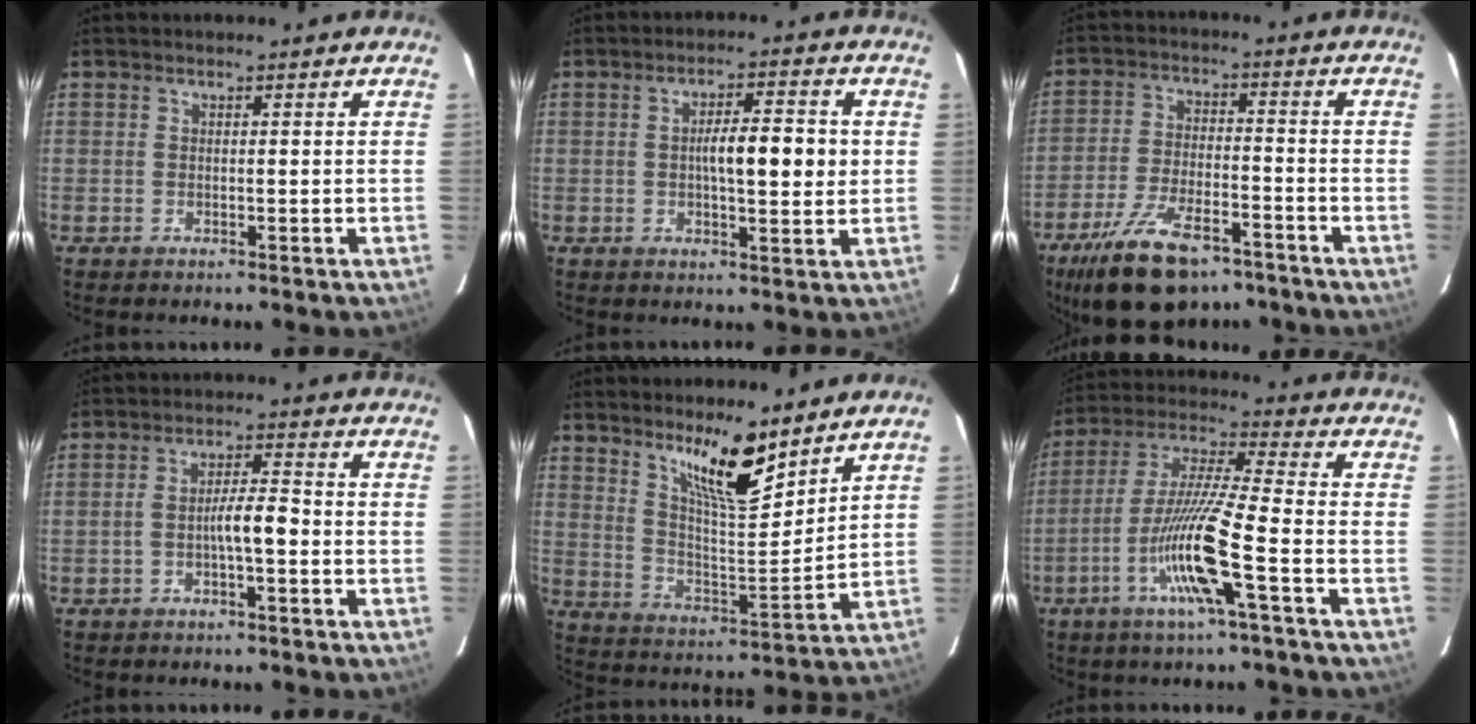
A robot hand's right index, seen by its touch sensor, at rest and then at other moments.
{"total": 7.7, "force": [0.5, 1.8, 7.5], "torque": [-0.120, 0.009, 0.006]}
{"total": 13.5, "force": [-9.4, 4.7, 8.4], "torque": [-0.163, -0.013, -0.161]}
{"total": 4.7, "force": [-1.3, 0.8, 4.4], "torque": [-0.077, 0.015, -0.021]}
{"total": 10.8, "force": [7.8, 1.6, 7.4], "torque": [-0.129, -0.015, 0.144]}
{"total": 13.0, "force": [-4.9, -0.6, 12.0], "torque": [-0.241, -0.005, -0.098]}